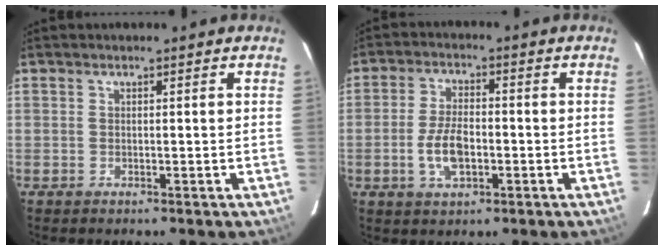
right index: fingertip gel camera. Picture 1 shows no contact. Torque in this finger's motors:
{"motor_torque": [0.97, -0.18, 0.51, 0.05]}